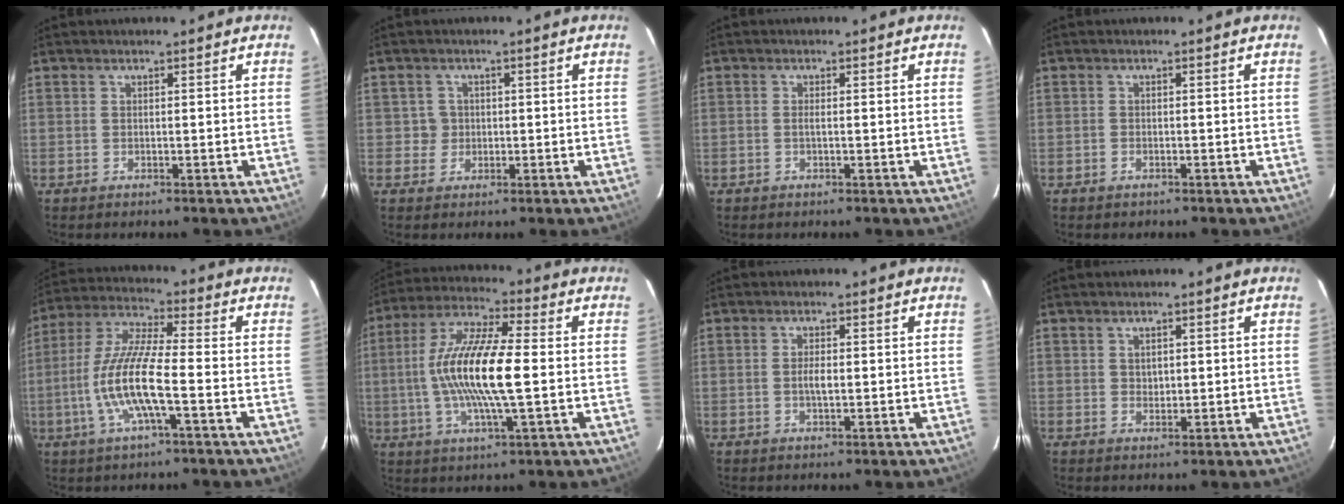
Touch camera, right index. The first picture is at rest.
{"total": 2.6, "force": [0.0, 2.6, 0.0], "torque": [0.009, 0.013, 0.002]}
{"total": 0.9, "force": [-0.2, 0.1, 0.8], "torque": [-0.017, 0.001, -0.005]}
{"total": 1.2, "force": [-0.8, 0.9, 0.2], "torque": [-0.006, 0.002, -0.012]}
{"total": 12.8, "force": [-3.5, 1.9, 12.1], "torque": [-0.253, -0.002, -0.069]}
{"total": 15.7, "force": [-0.7, 2.9, 15.4], "torque": [-0.302, 0.005, -0.022]}
{"total": 2.1, "force": [-0.2, 0.8, 2.0], "torque": [-0.038, 0.001, -0.004]}
{"total": 1.7, "force": [0.5, 1.4, 0.7], "torque": [-0.008, 0.004, 0.012]}